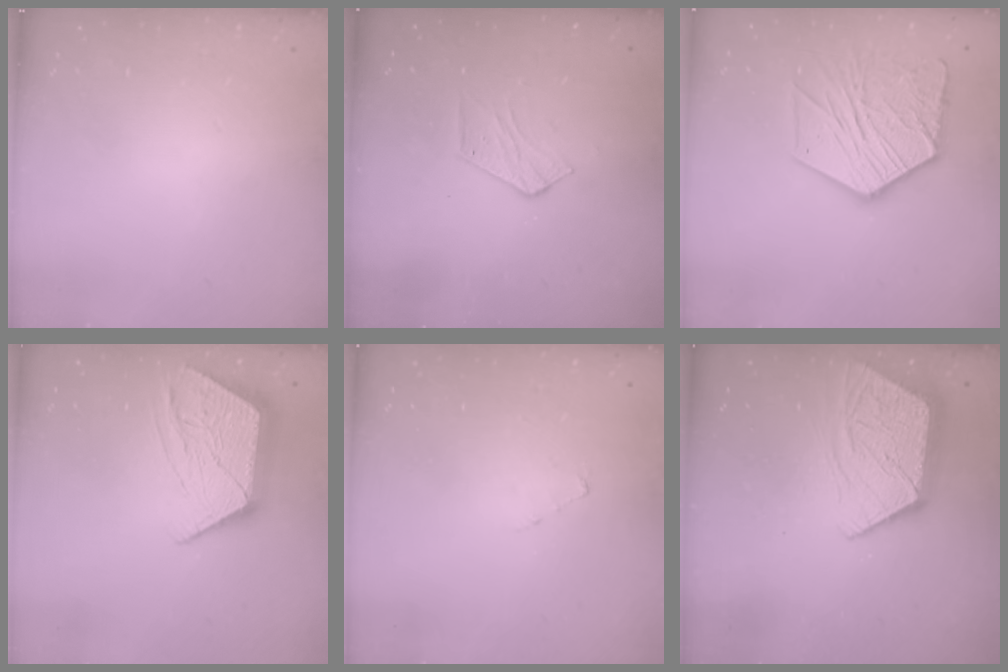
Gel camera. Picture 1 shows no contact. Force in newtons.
{"total": 5.3, "press": 5.3, "slide": 0.2}
{"total": 17.4, "press": 17.4, "slide": 1.6}
{"total": 13.4, "press": 13.4, "slide": 0.7}
{"total": 2.7, "press": 2.7, "slide": 0.3}
{"total": 13.1, "press": 13.1, "slide": 1.0}